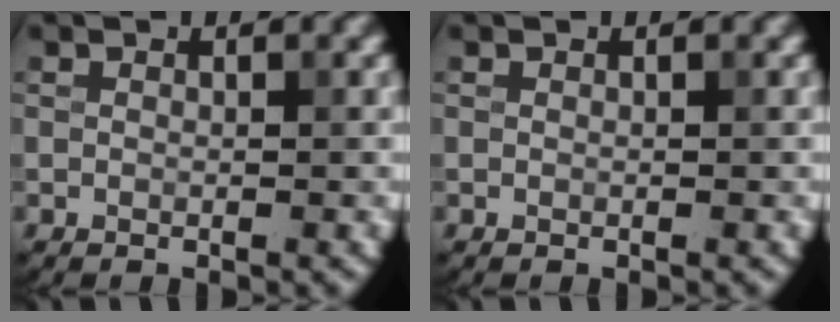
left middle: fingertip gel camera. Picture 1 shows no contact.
{"total": 0.0}